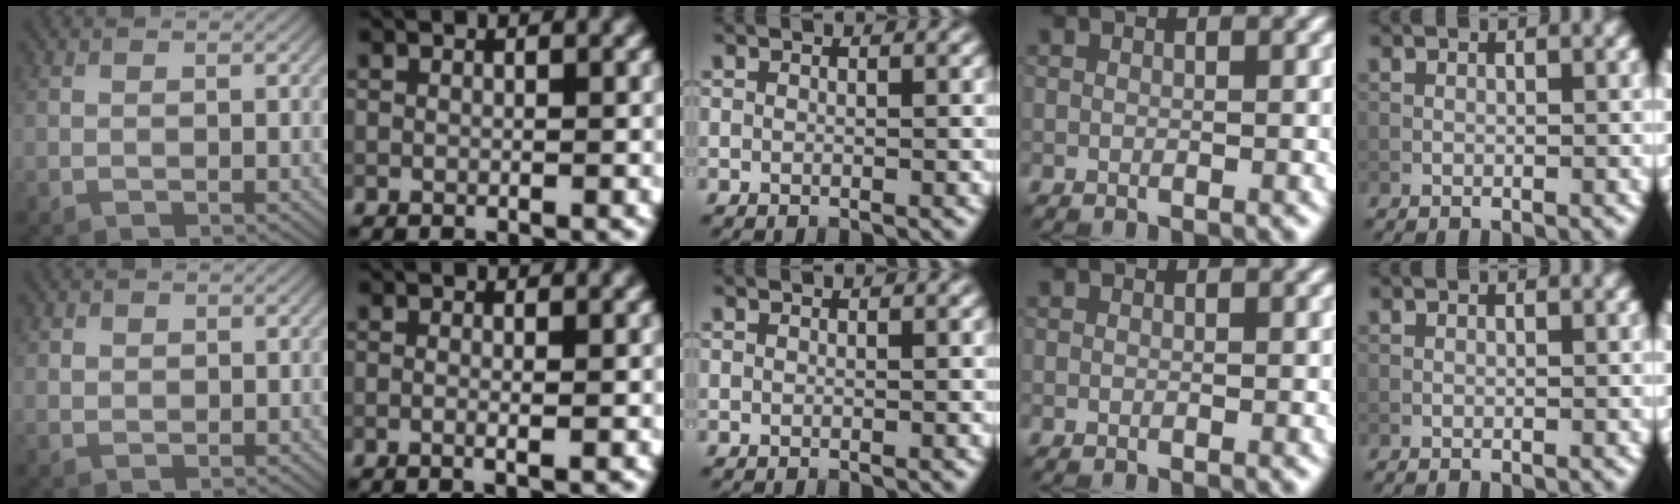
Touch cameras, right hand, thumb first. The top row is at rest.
{"thumb": {"total": 1.1, "force": [0.5, 0.9, 0.3], "torque": [-0.007, -0.002, 0.010]}, "index": {"total": 1.3, "force": [0.1, 0.5, 1.2], "torque": [-0.010, -0.009, -0.011]}}